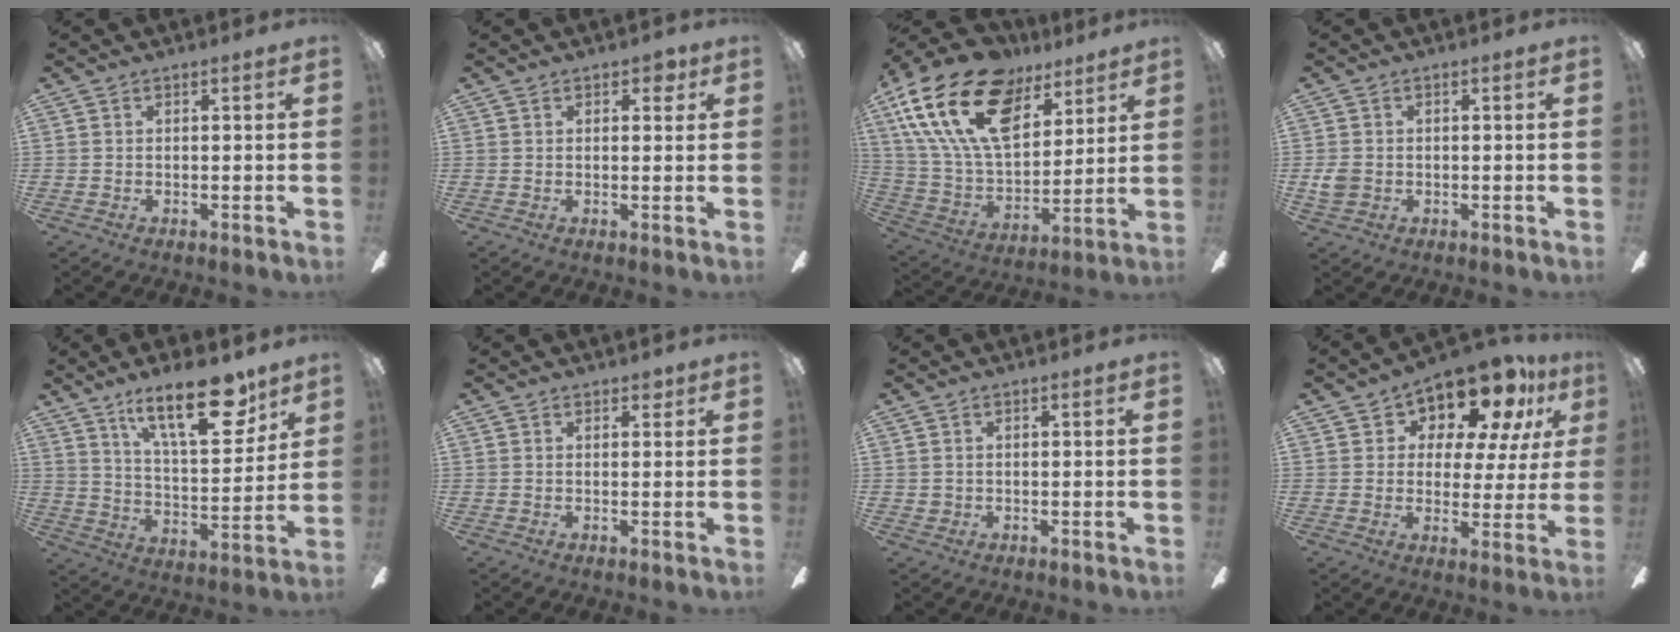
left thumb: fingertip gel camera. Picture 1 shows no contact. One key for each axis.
{"total": 2.9, "fx": 1.4, "fy": 1.7, "fz": 2.0, "tx": -0.016, "ty": -0.001, "tz": 0.018}
{"total": 24.9, "fx": 13.0, "fy": 13.9, "fz": 16.1, "tx": -0.316, "ty": -0.059, "tz": 0.233}
{"total": 3.5, "fx": -0.4, "fy": 3.0, "fz": 1.7, "tx": -0.019, "ty": 0.006, "tz": -0.006}
{"total": 21.1, "fx": 13.6, "fy": 7.8, "fz": 14.2, "tx": -0.214, "ty": -0.074, "tz": 0.220}
{"total": 1.8, "fx": 1.0, "fy": 1.1, "fz": 1.0, "tx": -0.012, "ty": 0.001, "tz": 0.016}
{"total": 1.0, "fx": 0.2, "fy": 0.9, "fz": 0.2, "tx": -0.004, "ty": 0.006, "tz": 0.003}
{"total": 13.5, "fx": 10.5, "fy": 5.7, "fz": 6.4, "tx": -0.113, "ty": -0.071, "tz": 0.184}